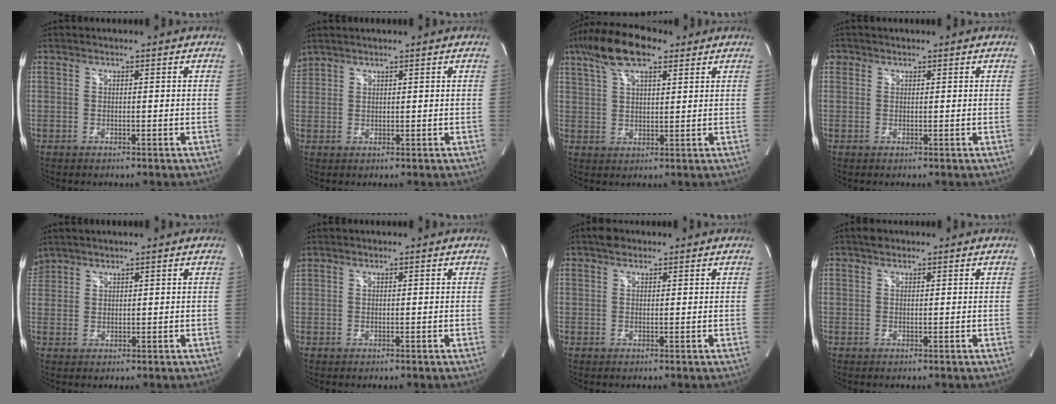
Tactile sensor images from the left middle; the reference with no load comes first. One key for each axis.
{"total": 2.2, "fx": 2.1, "fy": 0.6, "fz": 0.3, "tx": -0.016, "ty": 0.021, "tz": 0.047}
{"total": 11.1, "fx": 7.0, "fy": 3.7, "fz": 7.7, "tx": -0.151, "ty": 0.030, "tz": 0.127}
{"total": 1.4, "fx": 0.7, "fy": 1.2, "fz": 0.1, "tx": 0.008, "ty": 0.005, "tz": 0.010}
{"total": 3.0, "fx": 2.8, "fy": 1.2, "fz": 0.2, "tx": -0.013, "ty": 0.020, "tz": 0.059}
{"total": 0.5, "fx": 0.5, "fy": 0.0, "fz": 0.2, "tx": -0.017, "ty": 0.016, "tz": 0.016}
{"total": 1.9, "fx": 1.4, "fy": 1.0, "fz": 0.7, "tx": -0.015, "ty": 0.012, "tz": 0.020}
{"total": 1.3, "fx": 1.0, "fy": 0.6, "fz": 0.4, "tx": -0.011, "ty": 0.009, "tz": 0.016}